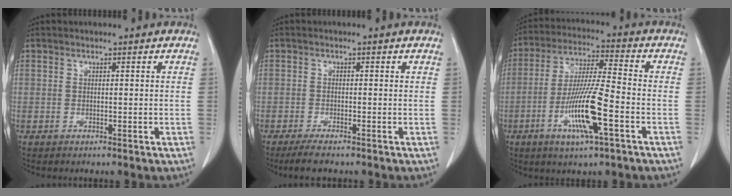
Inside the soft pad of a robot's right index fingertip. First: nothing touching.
{"total": 2.7, "force": [-2.1, 0.8, 1.5], "torque": [-0.036, -0.005, -0.035]}
{"total": 12.5, "force": [-4.6, 0.7, 11.7], "torque": [-0.229, -0.011, -0.086]}